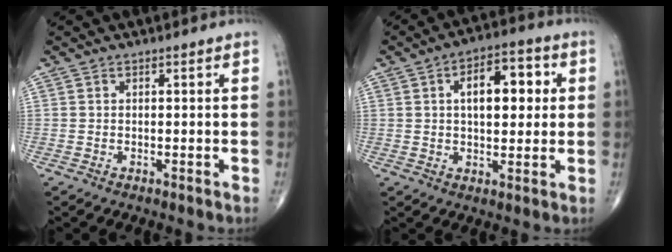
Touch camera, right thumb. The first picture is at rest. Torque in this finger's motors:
{"motor_torque": [1.05, 3.46, 1.23, 0.39, 0.09]}